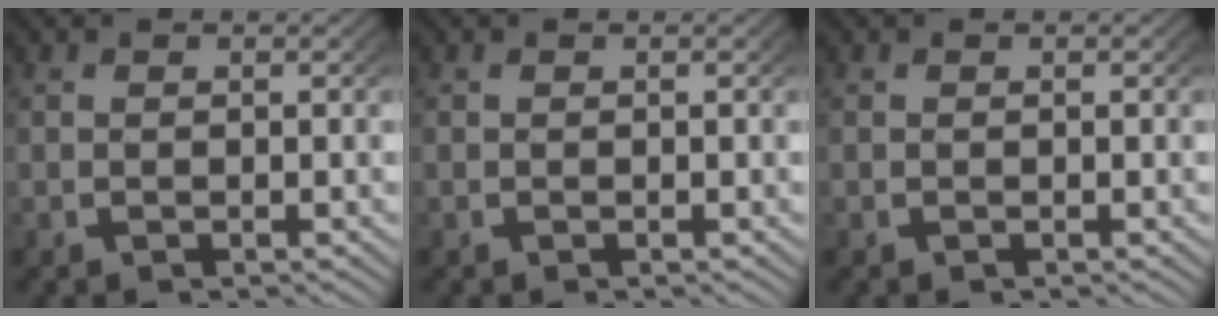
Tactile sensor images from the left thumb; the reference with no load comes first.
{"total": 0.0}
{"total": 0.0}